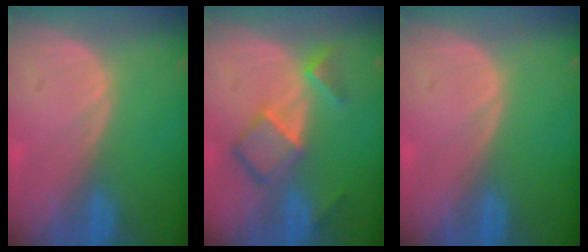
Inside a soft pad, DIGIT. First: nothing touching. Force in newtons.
{"total": 7.1, "press": 6.0, "slide": 3.6}
{"total": 0.0}